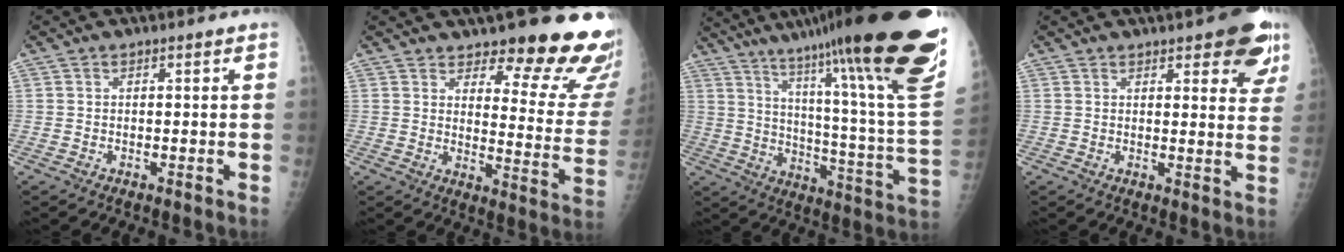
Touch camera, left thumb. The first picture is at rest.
{"total": 19.4, "force": [15.1, 5.8, 10.7], "torque": [-0.089, -0.111, 0.180]}
{"total": 35.5, "force": [24.8, 2.8, 25.2], "torque": [-0.298, -0.116, 0.357]}
{"total": 10.2, "force": [6.2, 3.6, 7.3], "torque": [-0.050, -0.023, 0.069]}